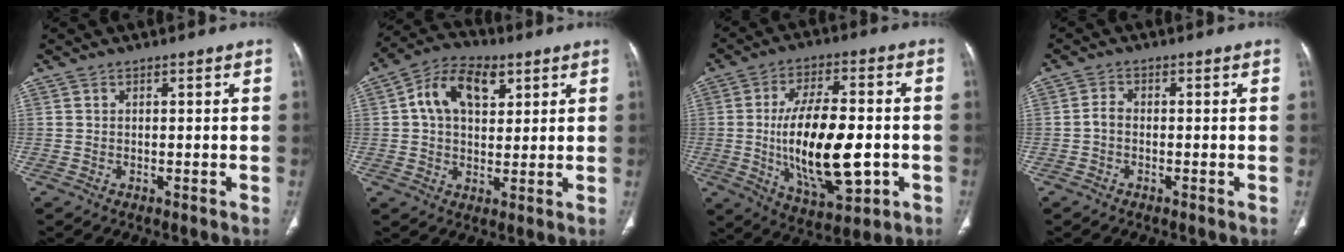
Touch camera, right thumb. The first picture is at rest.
{"total": 11.7, "force": [4.1, 7.5, 8.0], "torque": [-0.113, 0.009, 0.064]}
{"total": 19.4, "force": [-2.6, 8.7, 17.1], "torque": [-0.280, 0.007, -0.030]}
{"total": 1.9, "force": [-0.6, 1.2, 1.3], "torque": [-0.023, 0.007, -0.018]}